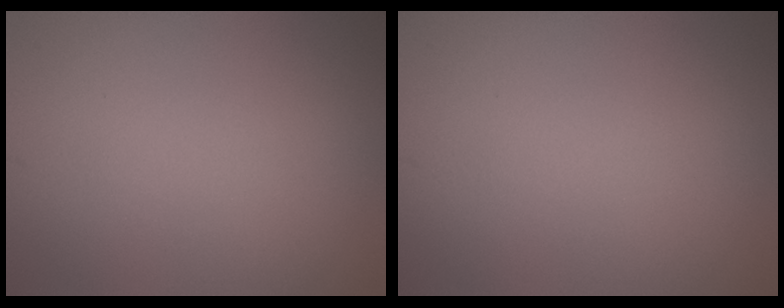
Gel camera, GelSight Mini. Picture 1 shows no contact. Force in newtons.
{"total": 0.0}